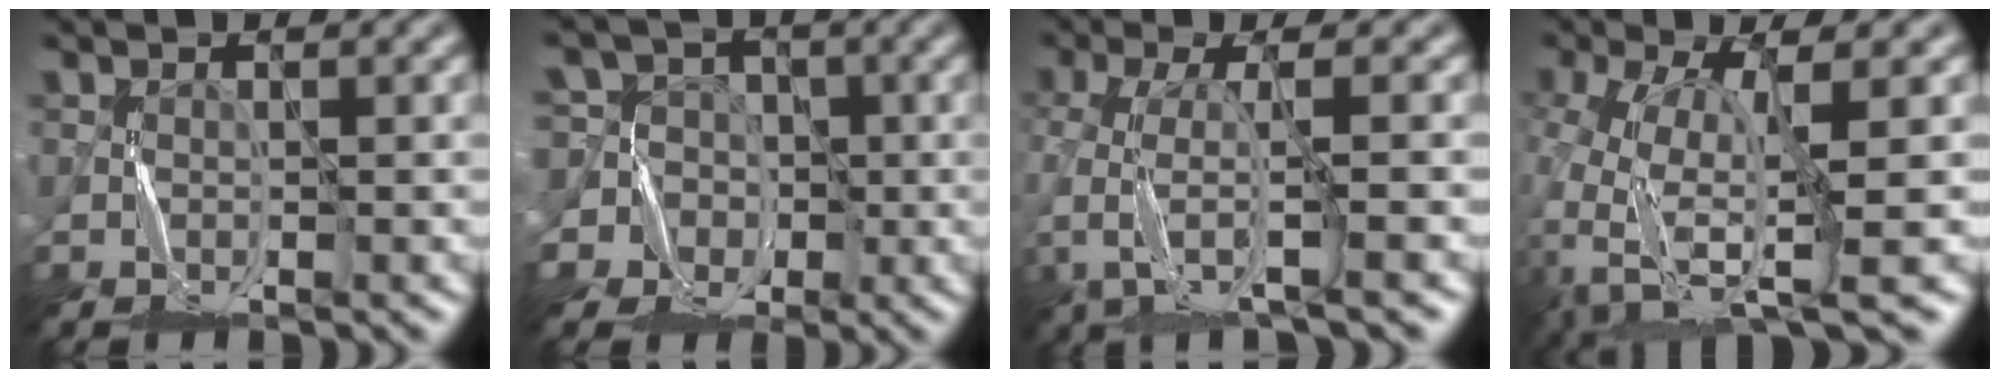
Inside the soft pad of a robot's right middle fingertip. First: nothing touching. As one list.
[{"total": 7.9, "force": [1.4, 7.4, 2.4], "torque": [-0.054, 0.044, -0.025]}, {"total": 5.3, "force": [-2.7, 1.3, 4.4], "torque": [-0.099, -0.010, -0.057]}, {"total": 8.4, "force": [-2.5, 3.0, 7.4], "torque": [-0.158, -0.003, -0.051]}]